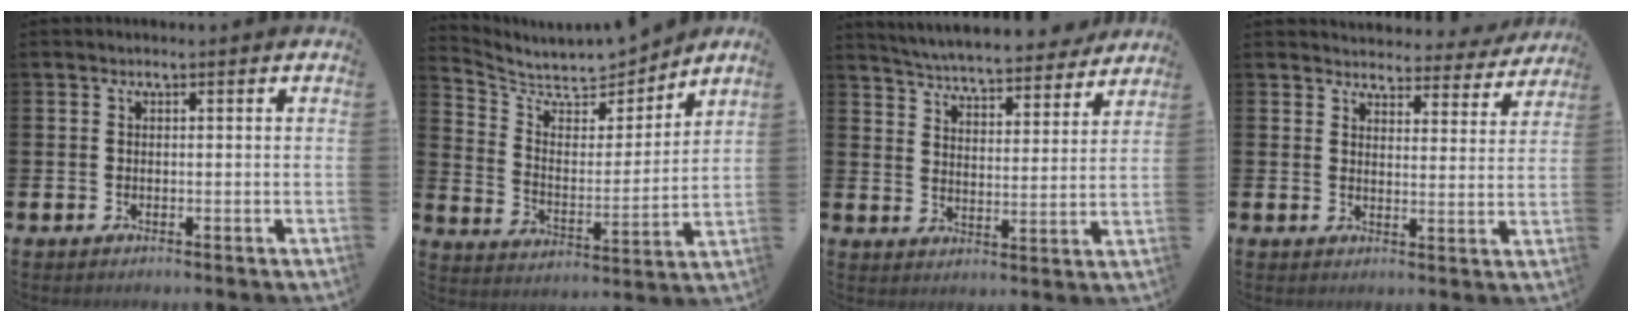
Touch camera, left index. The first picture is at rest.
{"total": 7.2, "force": [6.7, 2.3, 1.6], "torque": [-0.076, -0.055, 0.116]}
{"total": 5.6, "force": [5.5, 0.5, 0.9], "torque": [-0.042, -0.046, 0.094]}
{"total": 3.9, "force": [3.8, 1.0, 0.2], "torque": [-0.013, -0.029, 0.064]}